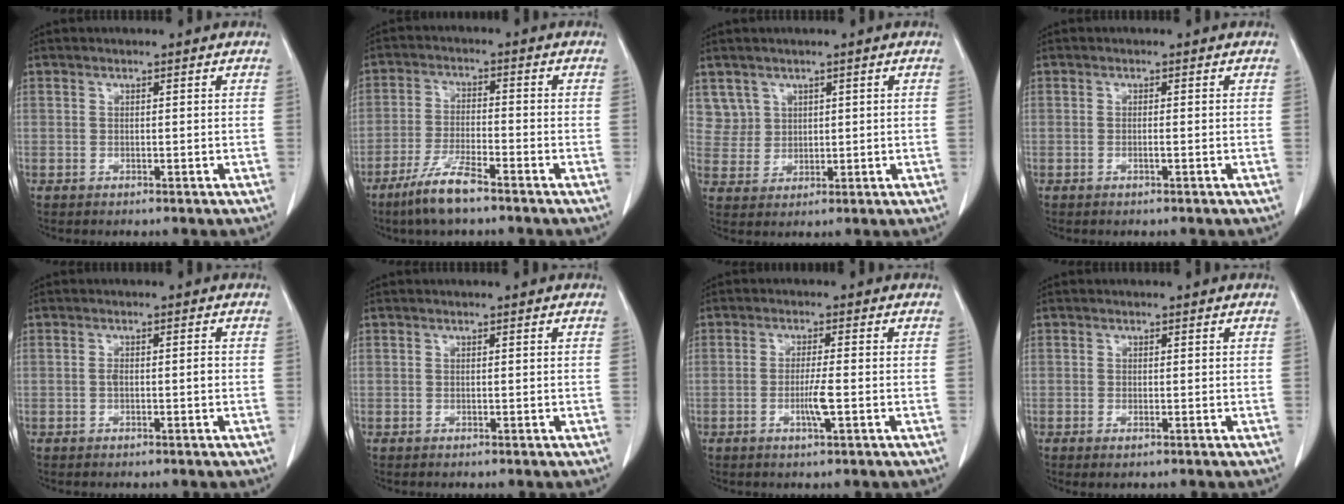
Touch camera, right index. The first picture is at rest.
{"total": 7.2, "force": [-5.1, 0.9, 4.9], "torque": [-0.106, -0.012, -0.099]}
{"total": 4.3, "force": [2.5, 3.5, -0.4], "torque": [0.020, 0.004, 0.053]}
{"total": 0.6, "force": [-0.2, -0.1, 0.6], "torque": [-0.011, 0.002, -0.001]}
{"total": 1.7, "force": [-0.3, 0.4, 1.6], "torque": [-0.028, 0.002, -0.002]}
{"total": 0.0}
{"total": 3.5, "force": [-1.0, -0.1, 3.4], "torque": [-0.066, -0.004, -0.017]}
{"total": 1.1, "force": [-0.5, 0.3, 0.9], "torque": [-0.014, -0.003, -0.007]}